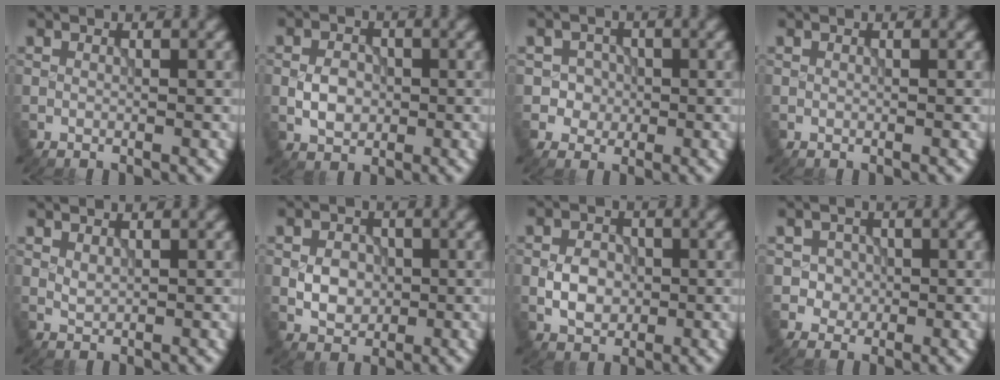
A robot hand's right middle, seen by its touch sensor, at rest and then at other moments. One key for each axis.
{"total": 2.8, "fx": -0.4, "fy": 2.1, "fz": 1.8, "tx": -0.032, "ty": 0.000, "tz": -0.011}
{"total": 2.3, "fx": -0.4, "fy": 2.2, "fz": 0.4, "tx": 0.013, "ty": 0.005, "tz": -0.017}
{"total": 0.0}
{"total": 0.9, "fx": 0.5, "fy": 0.5, "fz": 0.6, "tx": -0.016, "ty": -0.002, "tz": 0.014}
{"total": 3.0, "fx": -0.3, "fy": 2.4, "fz": 1.8, "tx": -0.030, "ty": -0.001, "tz": -0.008}
{"total": 3.3, "fx": -0.5, "fy": 2.5, "fz": 2.0, "tx": -0.036, "ty": 0.001, "tz": -0.012}
{"total": 2.0, "fx": -0.2, "fy": 1.9, "fz": 0.5, "tx": 0.004, "ty": -0.002, "tz": -0.008}